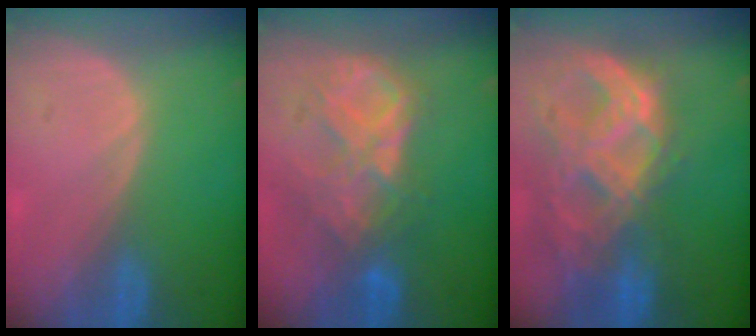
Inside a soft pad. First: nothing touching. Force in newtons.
{"total": 9.1, "press": 7.8, "slide": 4.7}
{"total": 11.3, "press": 9.6, "slide": 6.0}